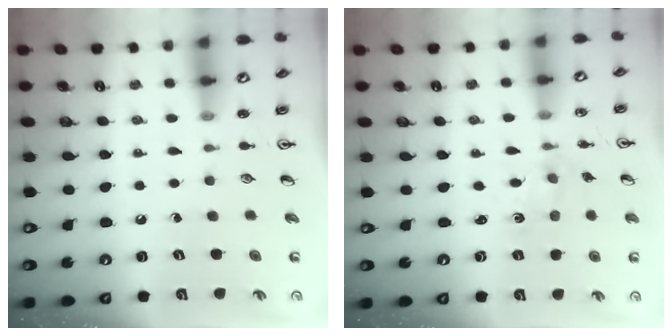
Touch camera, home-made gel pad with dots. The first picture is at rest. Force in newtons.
{"total": 1.1, "press": 1.1, "slide": 0.4}